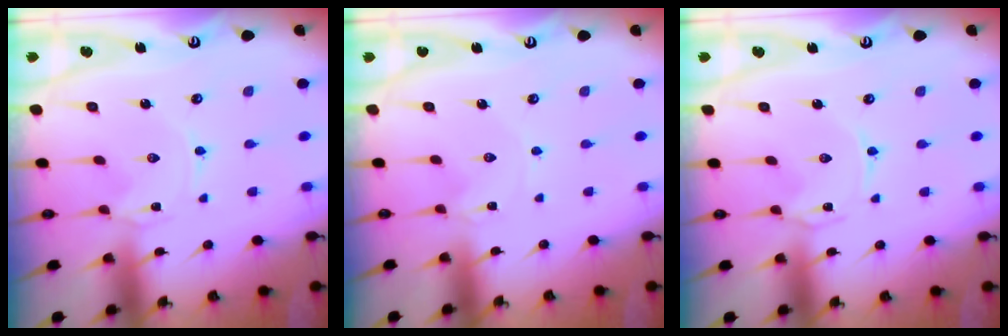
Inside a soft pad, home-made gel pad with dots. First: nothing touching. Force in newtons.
{"total": 0.0}
{"total": 1.5, "press": 1.5, "slide": 0.3}